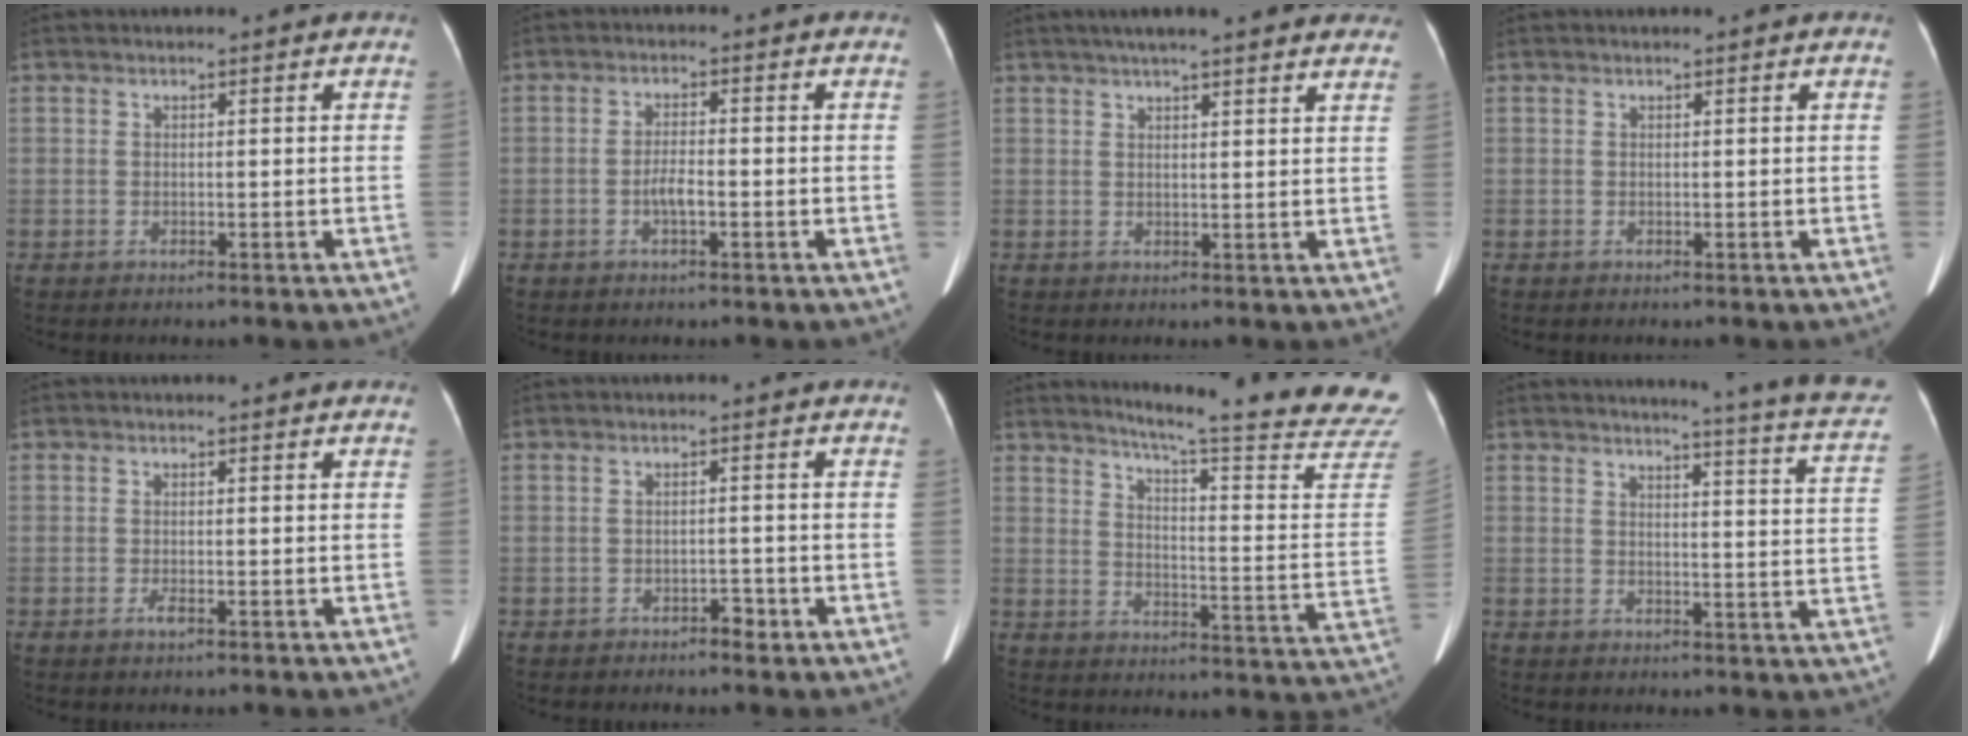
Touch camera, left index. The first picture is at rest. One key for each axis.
{"total": 2.9, "fx": -1.0, "fy": 0.7, "fz": 2.6, "tx": -0.052, "ty": 0.004, "tz": -0.018}
{"total": 15.7, "fx": 13.4, "fy": 2.3, "fz": 7.9, "tx": -0.104, "ty": 0.032, "tz": 0.162}
{"total": 0.0}
{"total": 1.0, "fx": -0.5, "fy": 0.1, "fz": 0.8, "tx": -0.012, "ty": -0.008, "tz": -0.010}
{"total": 1.8, "fx": -1.5, "fy": 0.7, "fz": 0.7, "tx": -0.004, "ty": -0.006, "tz": -0.022}
{"total": 24.7, "fx": 22.7, "fy": -0.8, "fz": 9.8, "tx": -0.132, "ty": -0.135, "tz": 0.263}
{"total": 14.6, "fx": 13.2, "fy": -0.6, "fz": 6.0, "tx": -0.068, "ty": -0.082, "tz": 0.123}